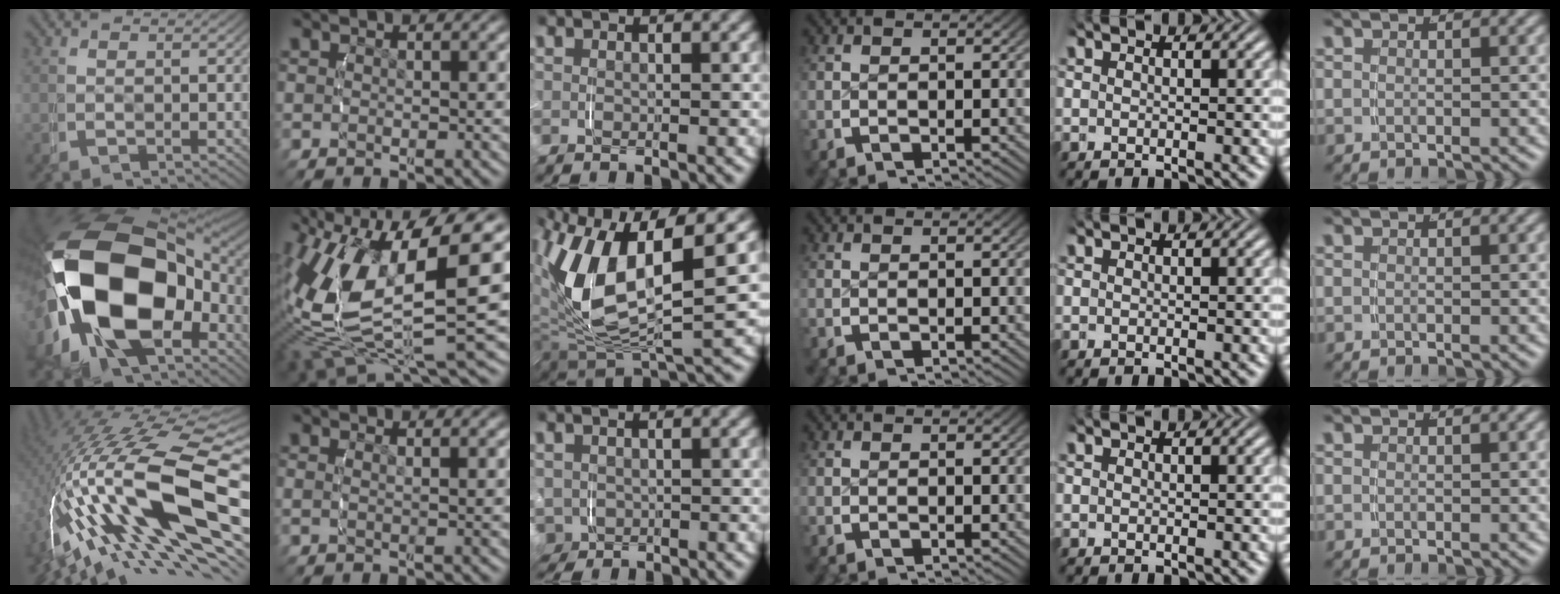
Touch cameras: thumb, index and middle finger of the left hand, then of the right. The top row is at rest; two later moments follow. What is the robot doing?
{"motion": "grasp_and_lifting", "object": "router"}